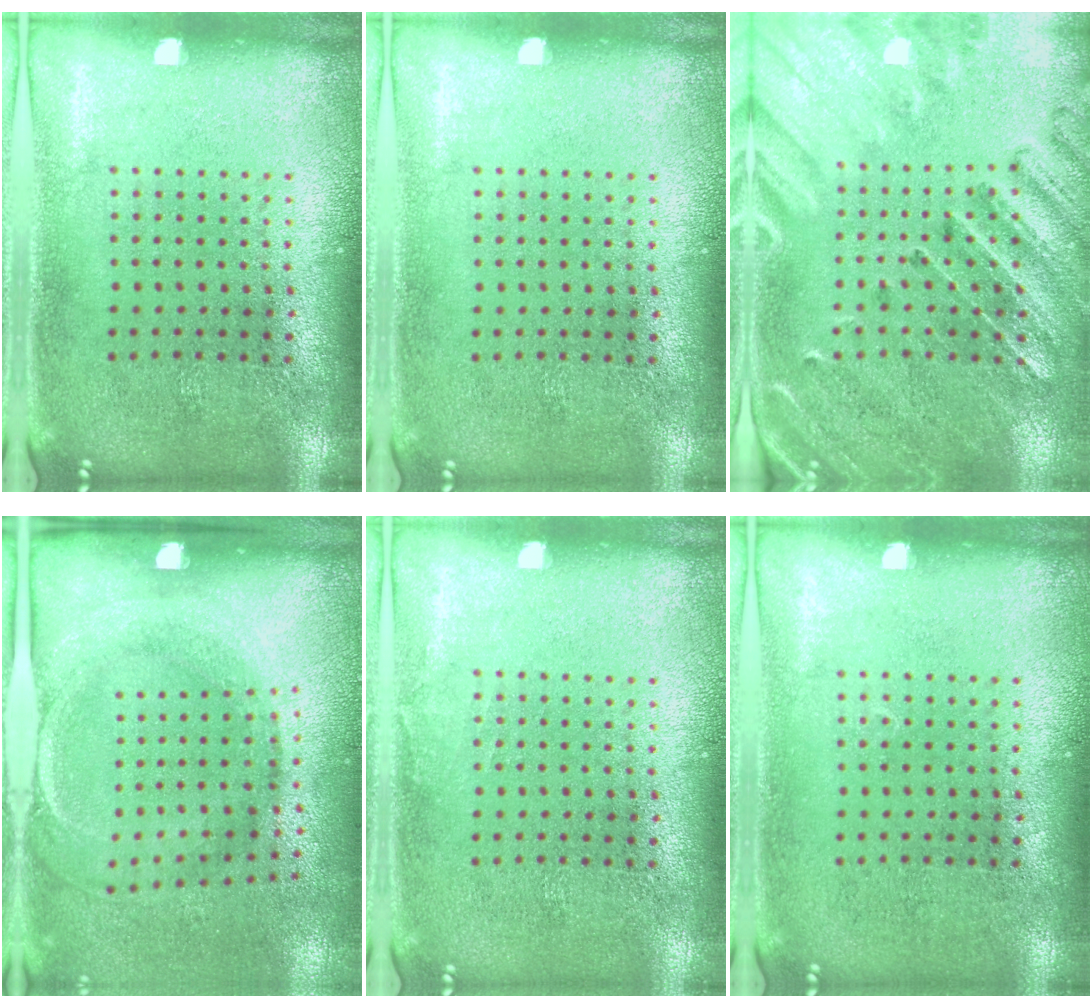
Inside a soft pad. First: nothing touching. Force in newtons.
{"total": 0.0}
{"total": 2.9, "press": 2.7, "slide": 1.1}
{"total": 1.8, "press": 1.2, "slide": 1.4}
{"total": 0.5, "press": 0.5, "slide": 0.1}
{"total": 0.0}